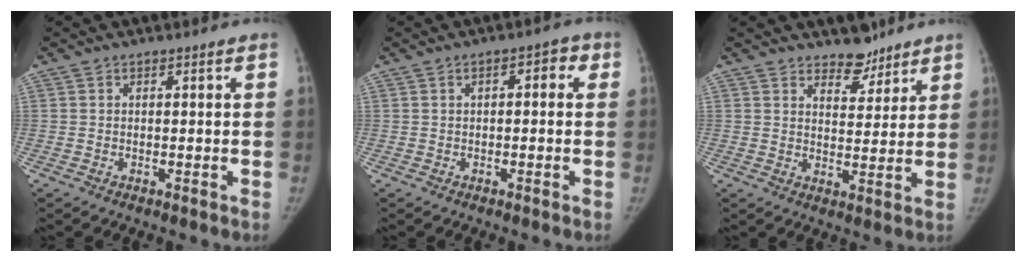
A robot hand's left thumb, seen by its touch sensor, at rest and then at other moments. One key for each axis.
{"total": 3.5, "fx": 0.8, "fy": 1.7, "fz": 2.9, "tx": -0.028, "ty": 0.011, "tz": 0.004}
{"total": 5.8, "fx": 4.8, "fy": 2.9, "fz": 1.5, "tx": 0.007, "ty": -0.036, "tz": 0.076}